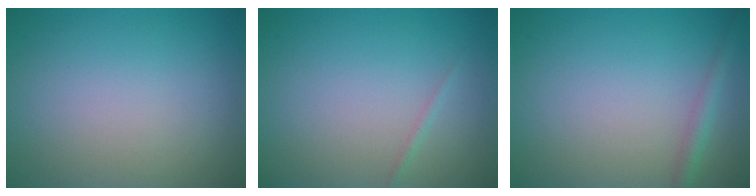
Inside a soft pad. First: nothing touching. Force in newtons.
{"total": 0.6, "press": 0.5, "slide": 0.0}
{"total": 1.6, "press": 1.6, "slide": 0.1}